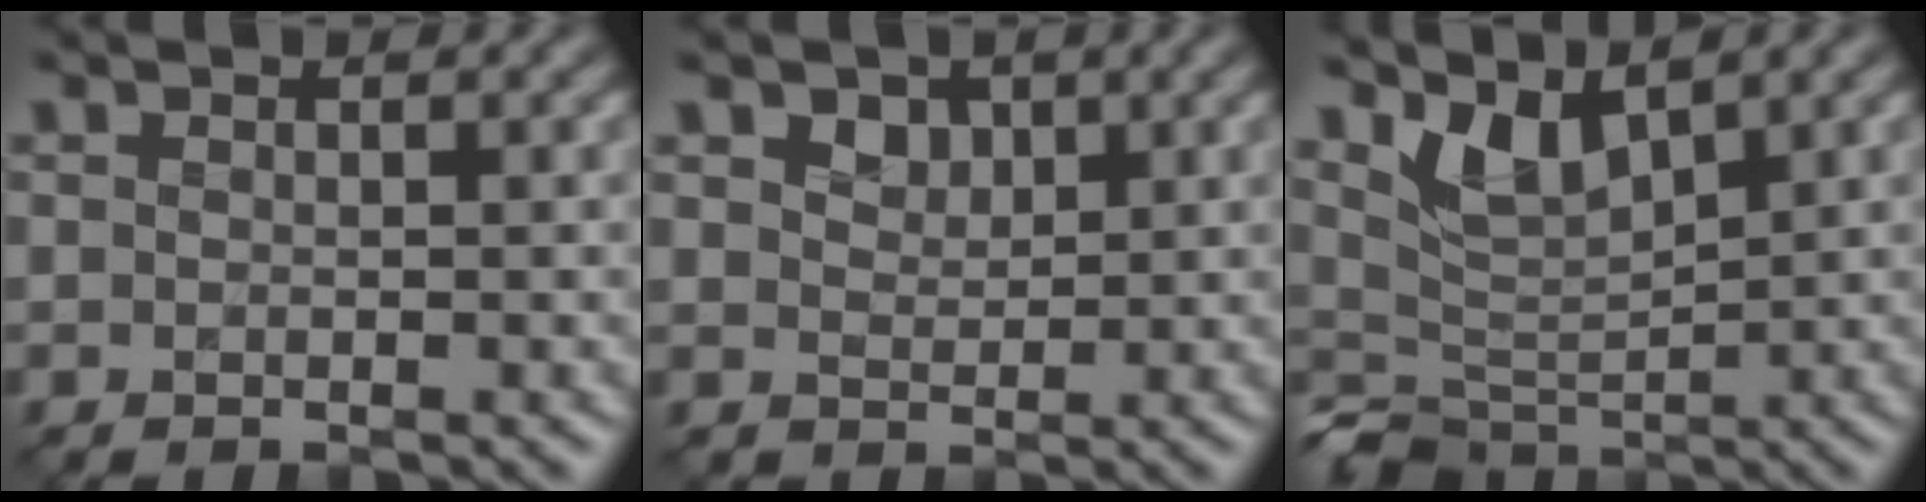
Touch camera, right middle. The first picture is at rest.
{"total": 1.9, "force": [1.1, 1.4, 0.6], "torque": [-0.017, -0.010, 0.024]}
{"total": 3.2, "force": [1.7, 1.9, 1.9], "torque": [-0.041, -0.008, 0.038]}